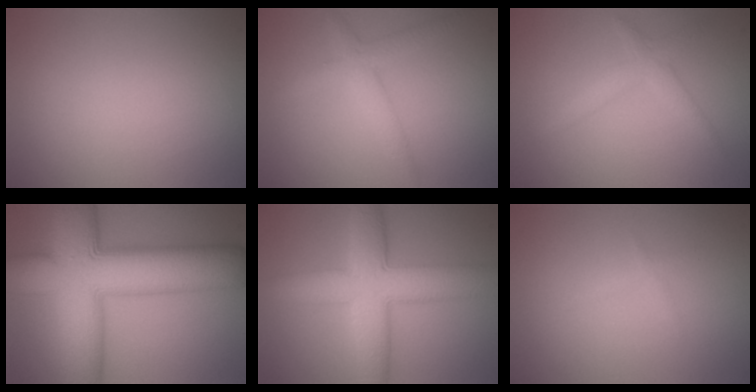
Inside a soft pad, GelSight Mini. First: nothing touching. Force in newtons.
{"total": 2.6, "press": 2.6, "slide": 0.1}
{"total": 2.0, "press": 2.0, "slide": 0.2}
{"total": 15.2, "press": 15.2, "slide": 0.4}
{"total": 7.9, "press": 7.9, "slide": 0.1}
{"total": 0.7, "press": 0.7, "slide": 0.1}